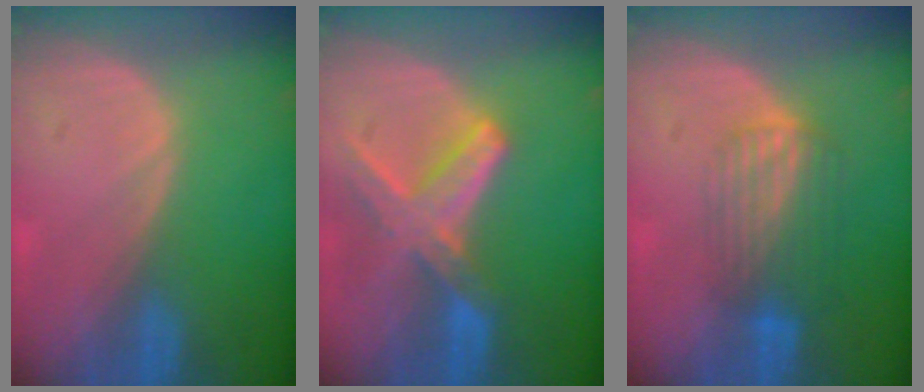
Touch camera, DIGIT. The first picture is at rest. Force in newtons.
{"total": 8.3, "press": 7.3, "slide": 4.0}
{"total": 6.8, "press": 5.7, "slide": 3.7}